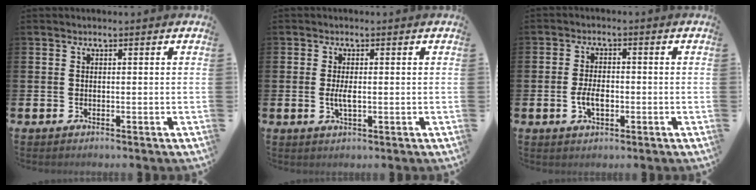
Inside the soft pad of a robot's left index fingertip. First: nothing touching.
{"total": 2.5, "force": [-0.2, 0.9, 2.3], "torque": [-0.043, 0.002, -0.005]}
{"total": 3.6, "force": [-0.8, 2.1, 2.9], "torque": [-0.044, 0.001, -0.016]}